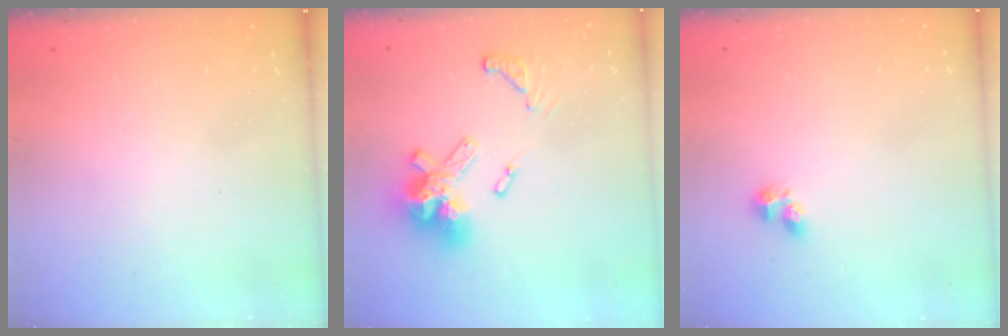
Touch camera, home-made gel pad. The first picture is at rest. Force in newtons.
{"total": 15.6, "press": 15.4, "slide": 2.0}
{"total": 1.6, "press": 1.5, "slide": 0.6}